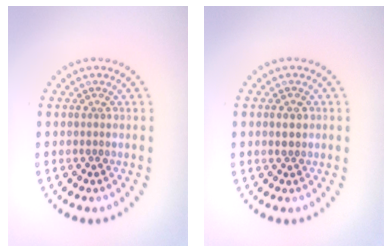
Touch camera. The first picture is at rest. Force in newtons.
{"total": 1.2, "press": 1.1, "slide": 0.2}